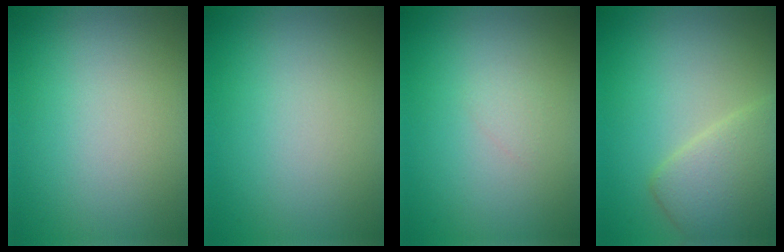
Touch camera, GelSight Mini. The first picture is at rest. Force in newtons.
{"total": 0.0}
{"total": 0.6, "press": 0.6, "slide": 0.1}
{"total": 4.4, "press": 4.4, "slide": 0.2}